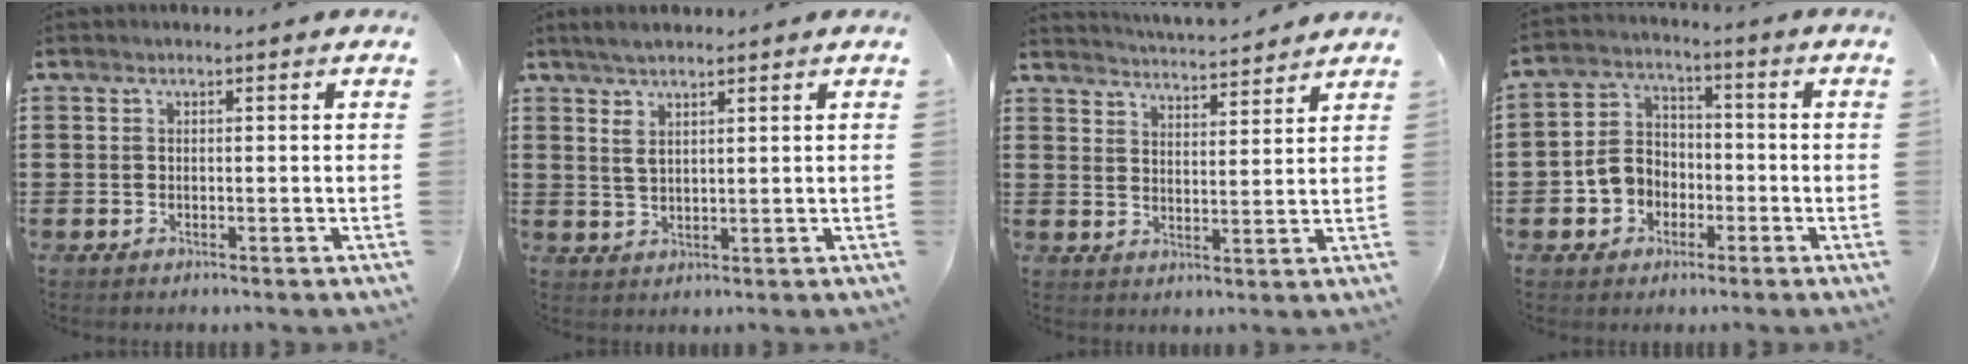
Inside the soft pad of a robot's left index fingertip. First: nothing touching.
{"total": 3.4, "force": [2.0, 1.1, 2.5], "torque": [-0.053, 0.006, 0.035]}
{"total": 3.8, "force": [3.8, -0.4, 0.2], "torque": [-0.019, -0.024, 0.064]}
{"total": 5.9, "force": [-2.4, 5.0, 2.1], "torque": [-0.070, 0.013, -0.052]}